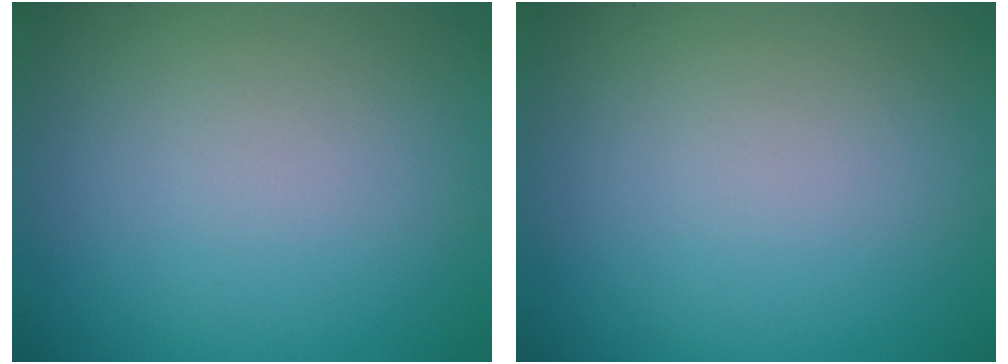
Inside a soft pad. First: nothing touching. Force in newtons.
{"total": 0.0}